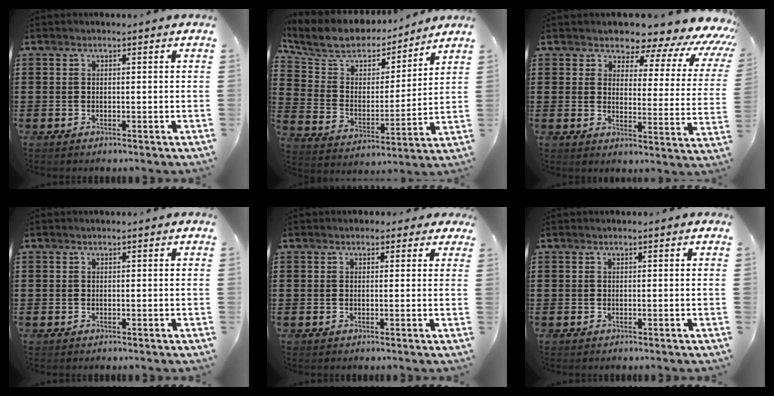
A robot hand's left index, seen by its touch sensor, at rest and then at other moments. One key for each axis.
{"total": 8.2, "fx": 7.1, "fy": 3.3, "fz": 2.2, "tx": -0.086, "ty": -0.045, "tz": 0.125}
{"total": 5.5, "fx": 4.8, "fy": 2.1, "fz": 1.7, "tx": -0.047, "ty": -0.035, "tz": 0.078}
{"total": 0.0}
{"total": 1.4, "fx": 0.5, "fy": 1.2, "fz": 0.4, "tx": -0.004, "ty": 0.006, "tz": 0.006}
{"total": 0.0}